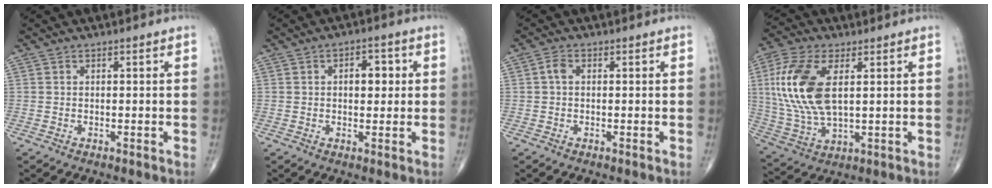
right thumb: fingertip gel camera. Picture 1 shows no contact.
{"total": 4.9, "force": [0.9, 2.8, 3.9], "torque": [-0.038, 0.004, 0.009]}
{"total": 1.7, "force": [0.1, 1.1, 1.3], "torque": [-0.023, 0.004, -0.001]}
{"total": 16.2, "force": [3.4, 8.0, 13.7], "torque": [-0.303, -0.005, 0.069]}